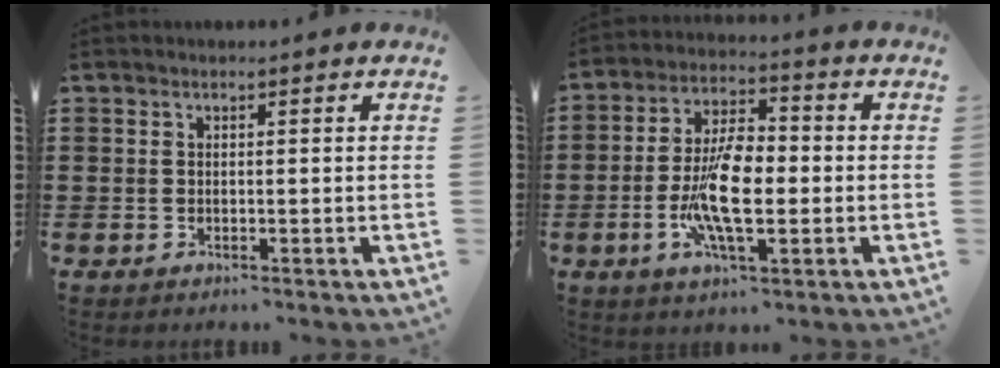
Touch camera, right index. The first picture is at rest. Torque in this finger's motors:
{"motor_torque": [2.14, 0.00, 1.05, 0.21]}